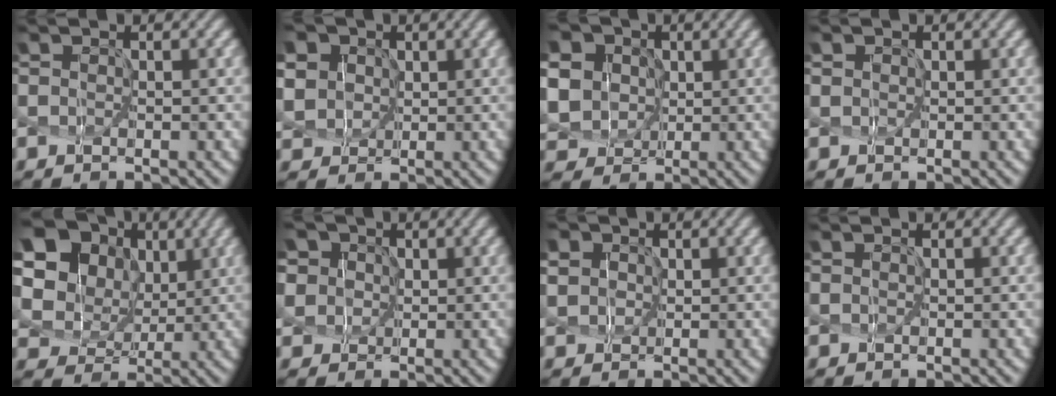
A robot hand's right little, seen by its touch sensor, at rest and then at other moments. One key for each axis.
{"total": 9.7, "fx": 3.7, "fy": 8.0, "fz": 4.1, "tx": -0.121, "ty": 0.027, "tz": 0.062}
{"total": 11.4, "fx": 2.9, "fy": 10.0, "fz": 4.8, "tx": -0.155, "ty": 0.019, "tz": 0.046}
{"total": 1.6, "fx": 0.8, "fy": 1.1, "fz": 0.7, "tx": 0.001, "ty": 0.015, "tz": -0.009}
{"total": 16.3, "fx": 5.9, "fy": 13.9, "fz": 6.1, "tx": -0.181, "ty": 0.011, "tz": 0.115}
{"total": 8.4, "fx": 3.6, "fy": 6.8, "fz": 3.6, "tx": -0.085, "ty": 0.035, "tz": 0.044}
{"total": 7.0, "fx": 2.8, "fy": 5.6, "fz": 3.2, "tx": -0.070, "ty": 0.029, "tz": 0.024}
{"total": 0.0}